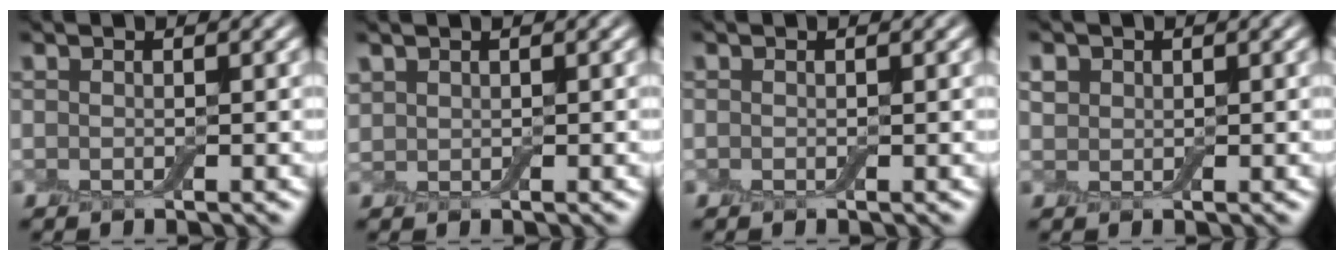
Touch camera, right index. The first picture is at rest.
{"total": 0.8, "force": [0.5, 0.5, 0.1], "torque": [-0.004, 0.002, 0.016]}
{"total": 0.0}
{"total": 1.0, "force": [0.3, 1.0, 0.1], "torque": [-0.003, 0.001, 0.008]}